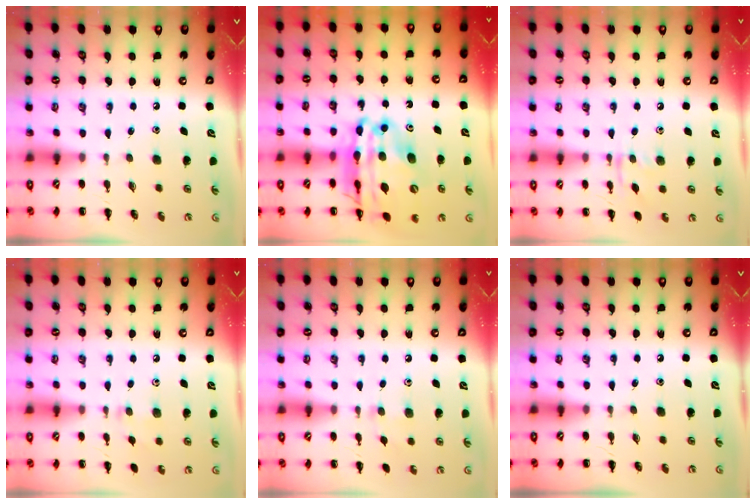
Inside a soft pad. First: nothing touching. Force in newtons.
{"total": 22.2, "press": 21.6, "slide": 5.1}
{"total": 6.7, "press": 6.7, "slide": 0.8}
{"total": 6.5, "press": 6.2, "slide": 1.8}
{"total": 5.7, "press": 5.4, "slide": 1.9}
{"total": 0.0}